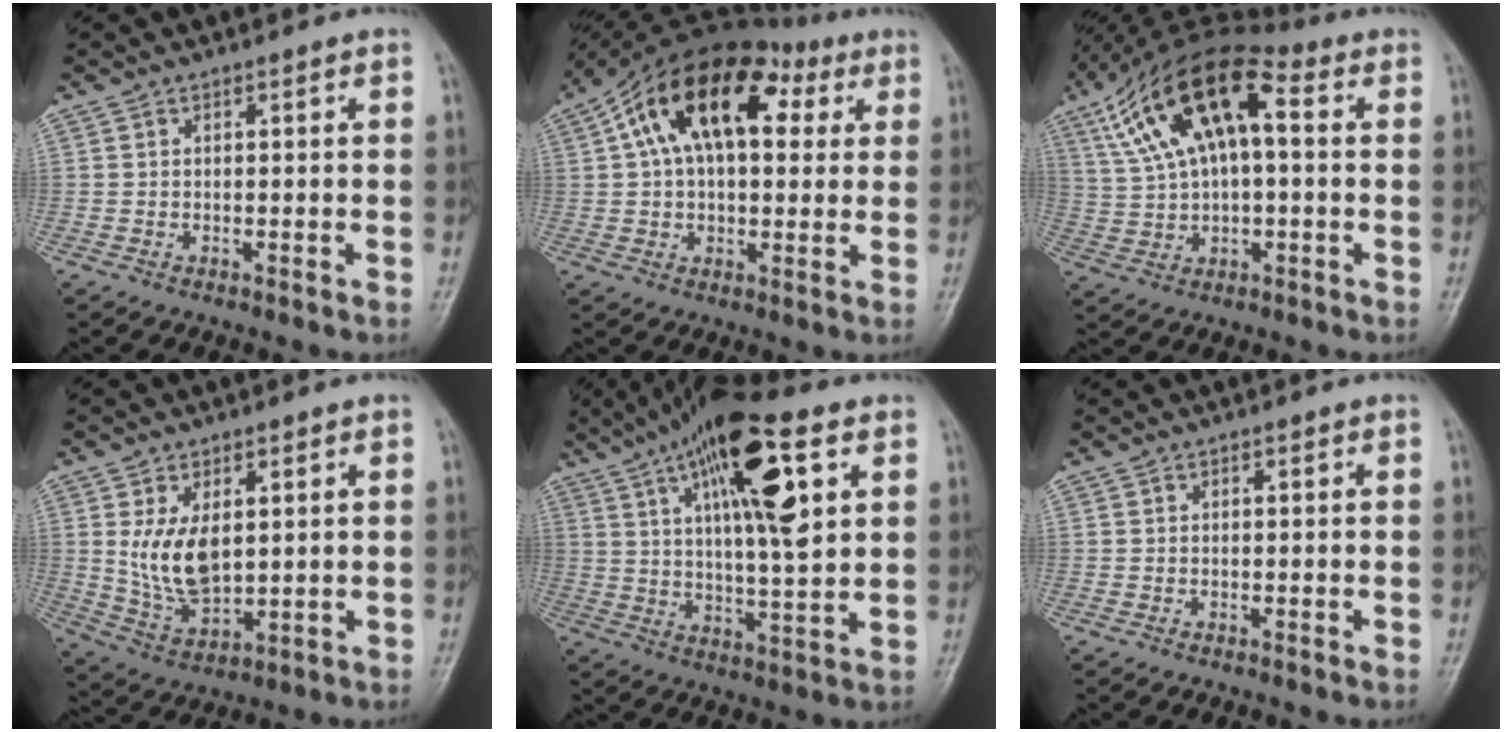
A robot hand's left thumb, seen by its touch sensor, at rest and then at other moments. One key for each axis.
{"total": 19.4, "fx": 6.2, "fy": 11.2, "fz": 14.7, "tx": -0.229, "ty": 0.033, "tz": 0.090}
{"total": 17.4, "fx": 4.7, "fy": 8.3, "fz": 14.5, "tx": -0.256, "ty": 0.033, "tz": 0.075}
{"total": 9.7, "fx": 2.0, "fy": 5.7, "fz": 7.6, "tx": -0.127, "ty": -0.018, "tz": 0.053}
{"total": 19.4, "fx": 7.7, "fy": 5.6, "fz": 16.9, "tx": -0.267, "ty": -0.010, "tz": 0.125}
{"total": 0.0}